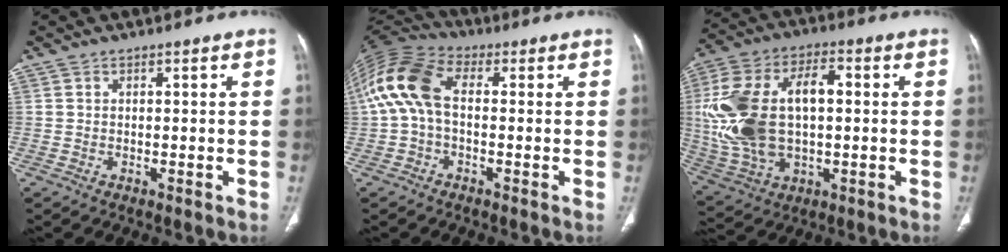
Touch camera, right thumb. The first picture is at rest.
{"total": 12.4, "force": [0.6, 7.4, 10.0], "torque": [-0.212, 0.034, 0.000]}
{"total": 21.4, "force": [1.0, 12.0, 17.7], "torque": [-0.373, 0.018, 0.027]}